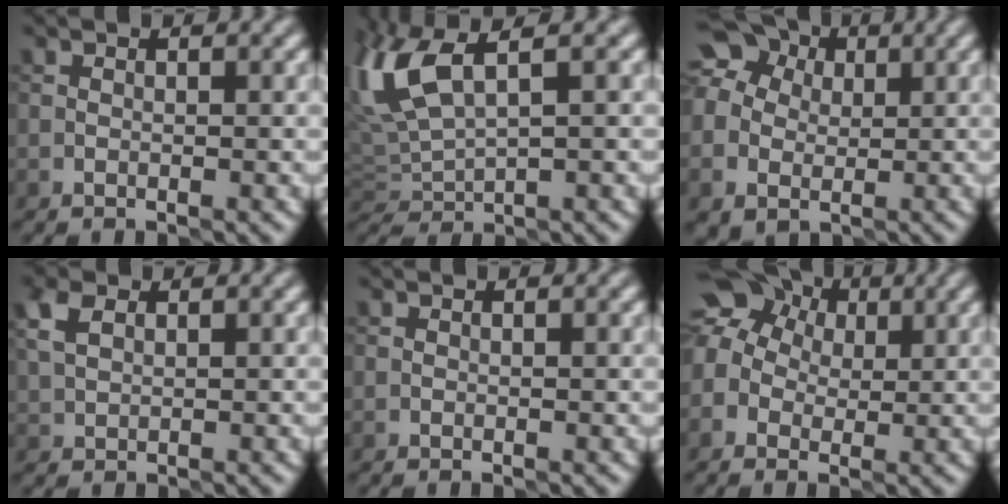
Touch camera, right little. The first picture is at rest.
{"total": 7.0, "force": [2.8, 2.5, 5.9], "torque": [-0.146, 0.025, 0.057]}
{"total": 10.0, "force": [2.0, 8.7, 4.6], "torque": [-0.086, 0.028, 0.007]}
{"total": 2.5, "force": [1.3, 1.6, 1.3], "torque": [-0.033, 0.010, 0.027]}
{"total": 0.0}
{"total": 9.2, "force": [2.7, 7.4, 4.7], "torque": [-0.078, 0.038, 0.006]}